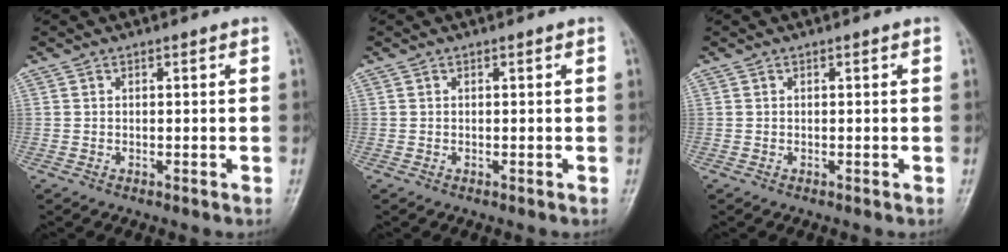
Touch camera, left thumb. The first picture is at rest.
{"total": 0.0}
{"total": 0.0}